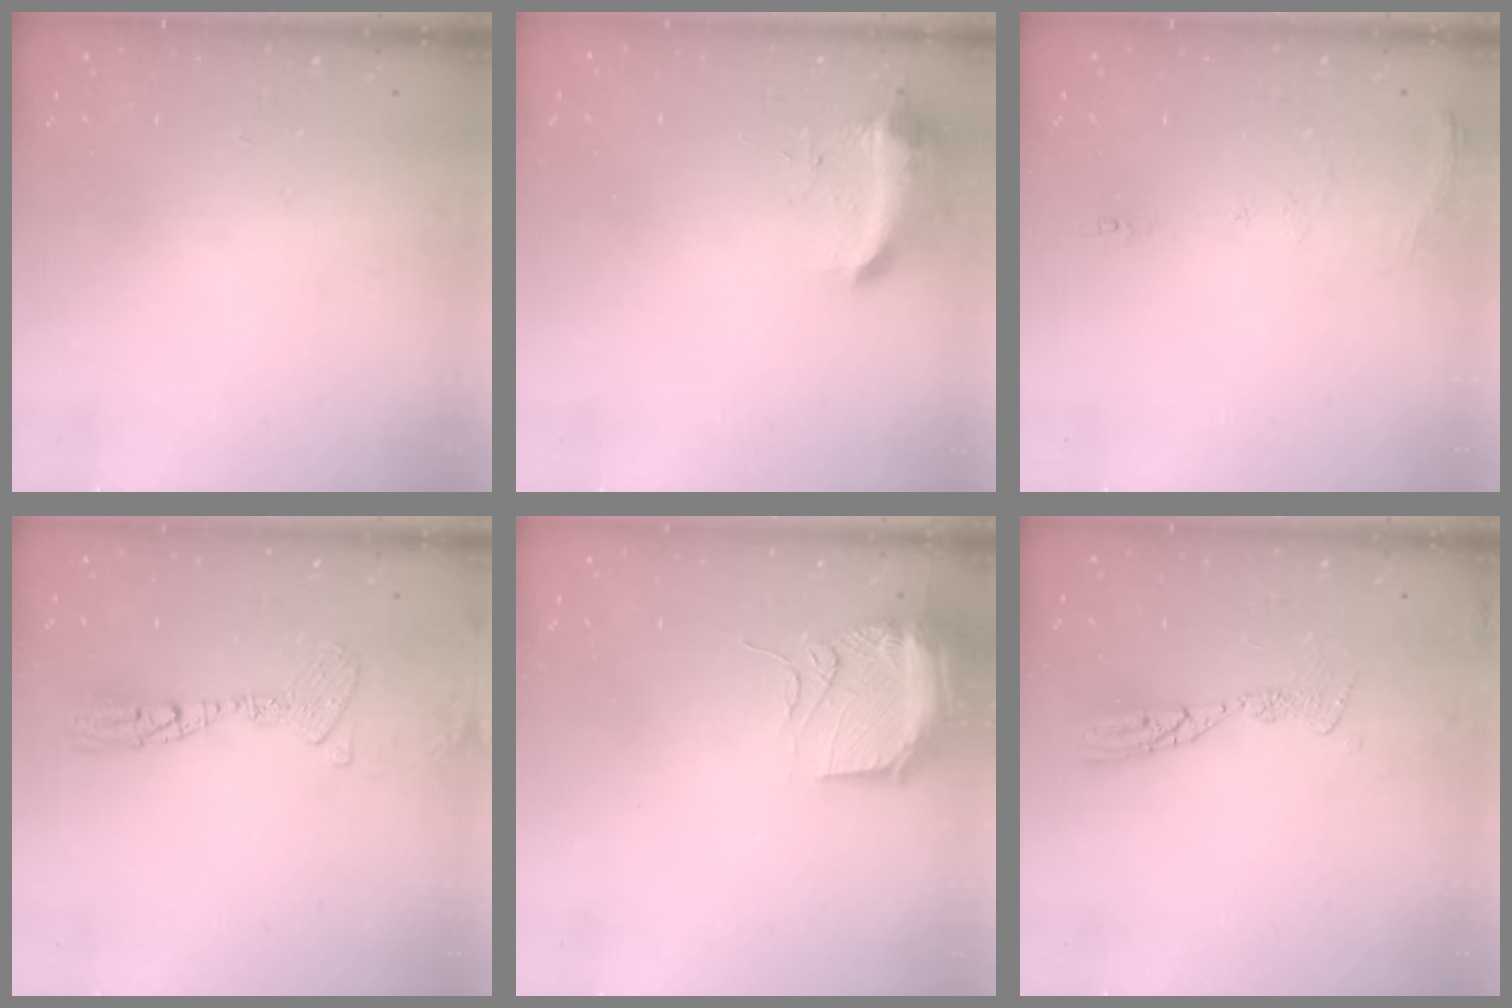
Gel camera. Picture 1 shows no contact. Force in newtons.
{"total": 9.1, "press": 9.1, "slide": 0.0}
{"total": 7.4, "press": 7.4, "slide": 0.8}
{"total": 11.8, "press": 11.6, "slide": 2.1}
{"total": 14.7, "press": 10.7, "slide": 10.1}
{"total": 9.7, "press": 9.7, "slide": 0.9}